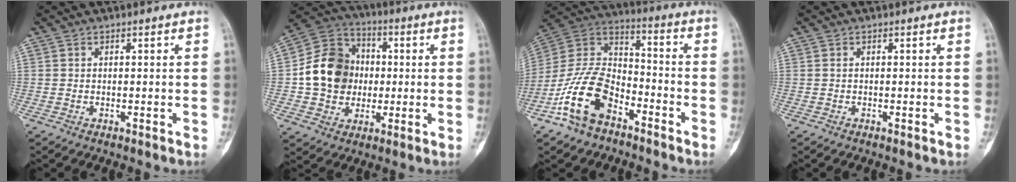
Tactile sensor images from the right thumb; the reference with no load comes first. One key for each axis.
{"total": 14.6, "fx": -0.1, "fy": 12.5, "fz": 7.6, "tx": -0.107, "ty": 0.023, "tz": -0.003}
{"total": 15.9, "fx": -8.7, "fy": 9.0, "fz": 9.7, "tx": -0.183, "ty": 0.068, "tz": -0.173}
{"total": 0.0}